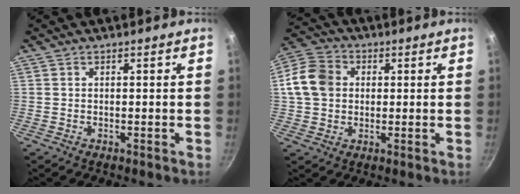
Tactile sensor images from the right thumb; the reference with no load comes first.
{"total": 9.9, "force": [1.1, 8.2, 5.3], "torque": [-0.078, 0.013, 0.003]}